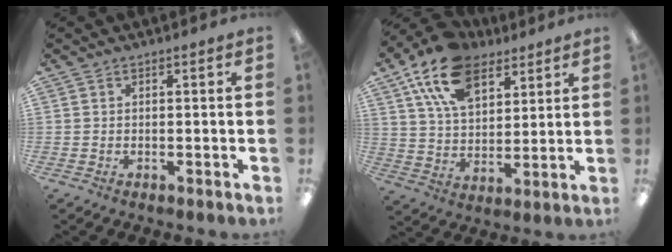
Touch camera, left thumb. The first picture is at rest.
{"total": 17.3, "force": [10.3, 10.0, 9.7], "torque": [-0.180, -0.030, 0.190]}